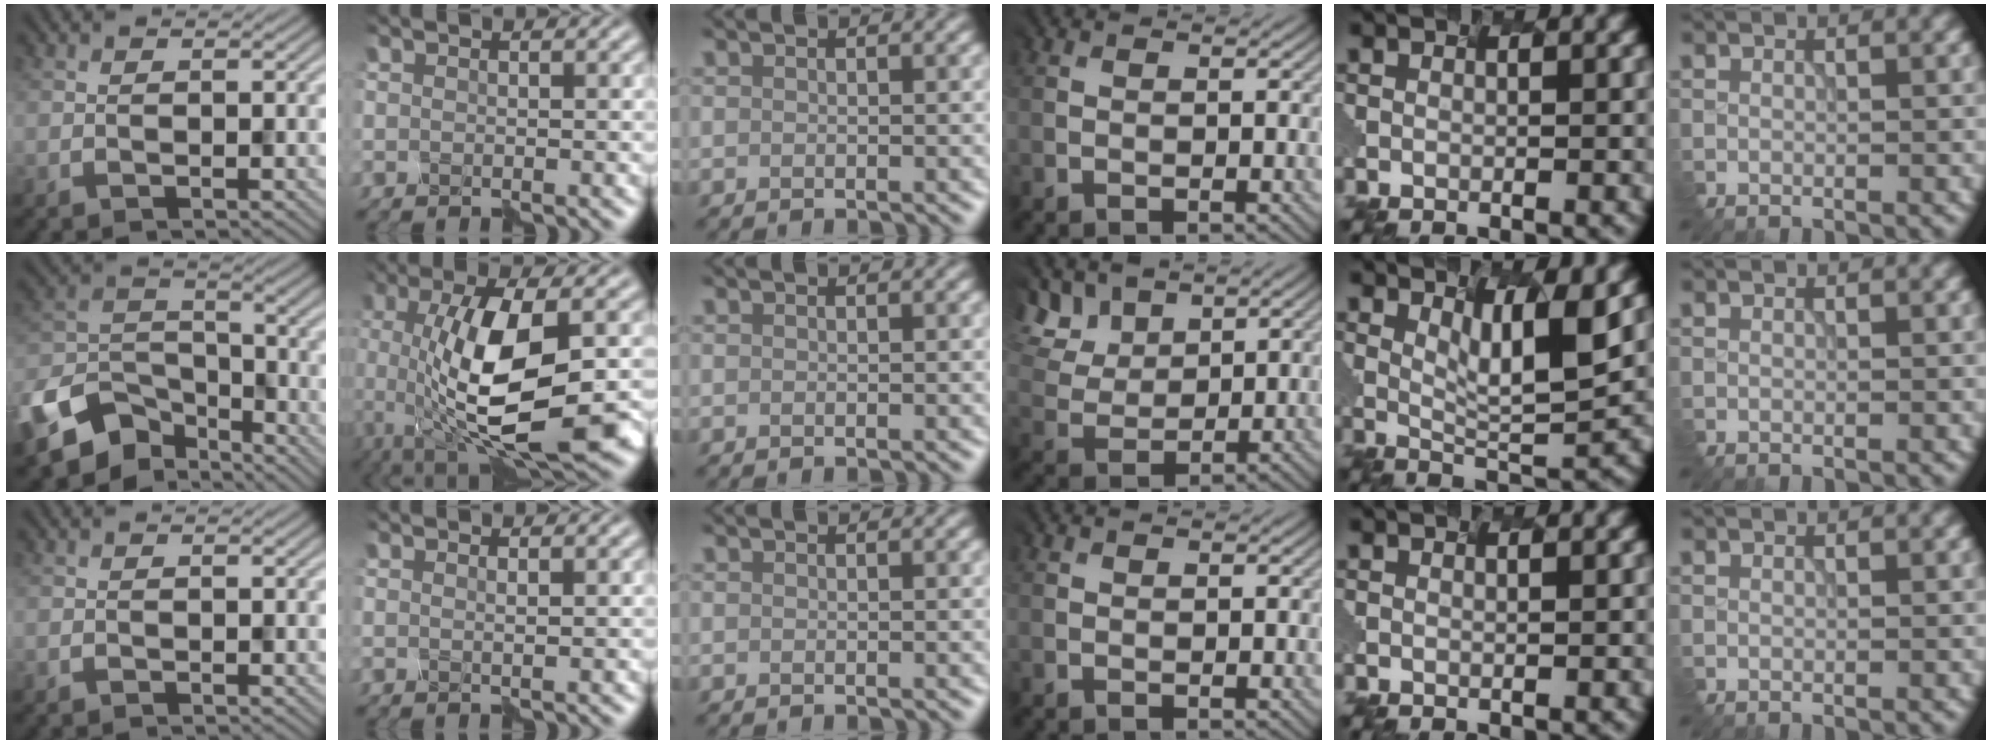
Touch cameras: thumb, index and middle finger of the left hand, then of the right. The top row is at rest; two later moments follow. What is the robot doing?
{"motion": "disassemble", "object": "puzzle pieces"}